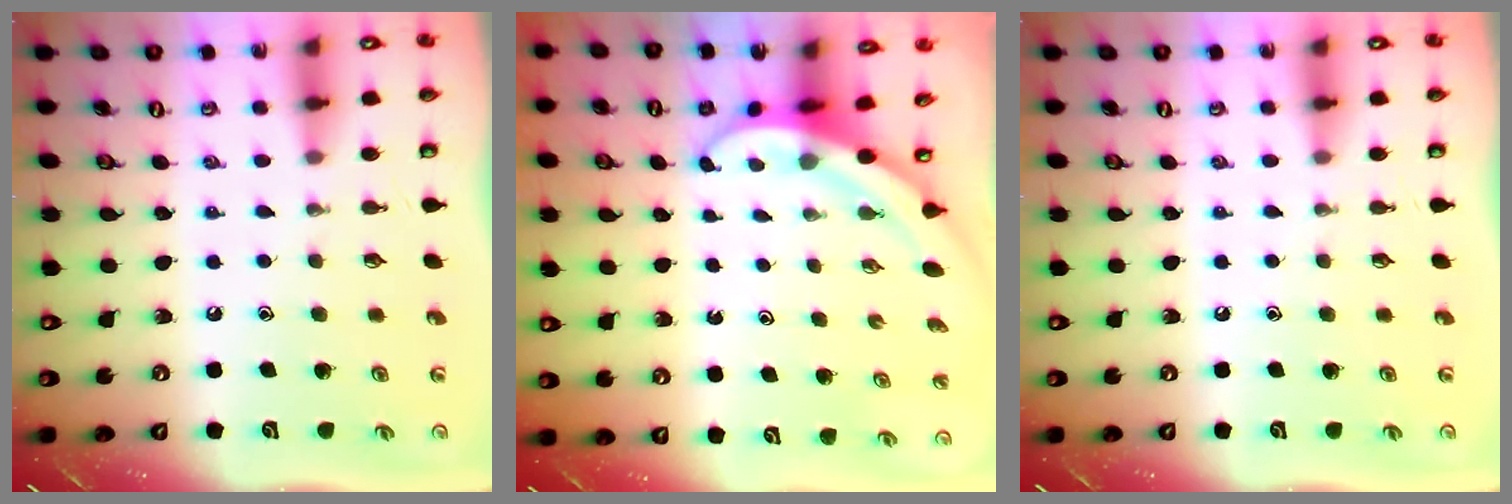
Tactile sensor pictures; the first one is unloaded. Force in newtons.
{"total": 3.9, "press": 3.9, "slide": 0.2}
{"total": 0.0}